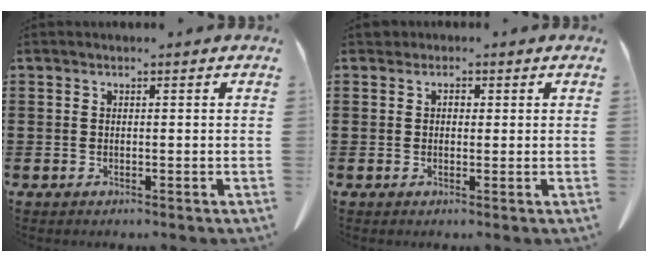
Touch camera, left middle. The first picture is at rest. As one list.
[{"total": 1.4, "force": [0.7, 1.1, 0.4], "torque": [-0.011, 0.007, 0.012]}]